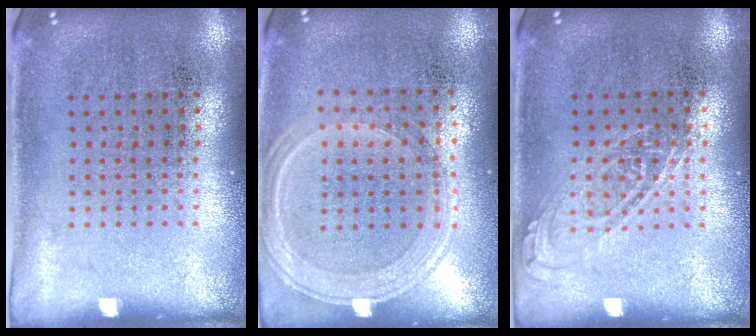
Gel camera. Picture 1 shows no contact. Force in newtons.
{"total": 1.0, "press": 0.9, "slide": 0.3}
{"total": 1.1, "press": 1.0, "slide": 0.3}